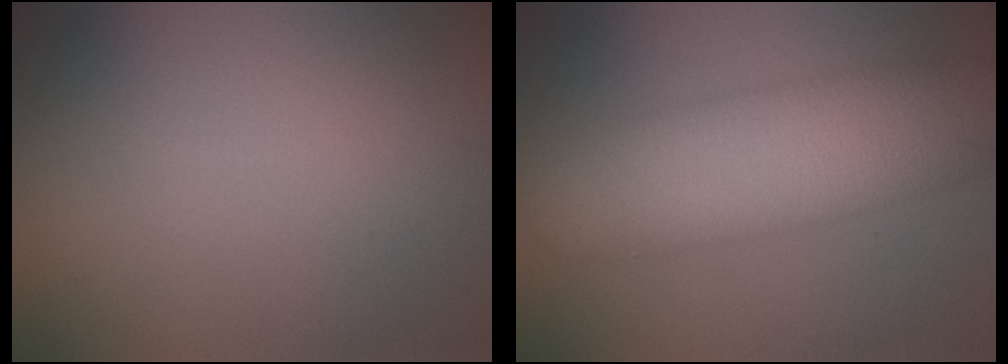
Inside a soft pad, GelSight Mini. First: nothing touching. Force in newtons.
{"total": 9.0, "press": 9.0, "slide": 0.6}